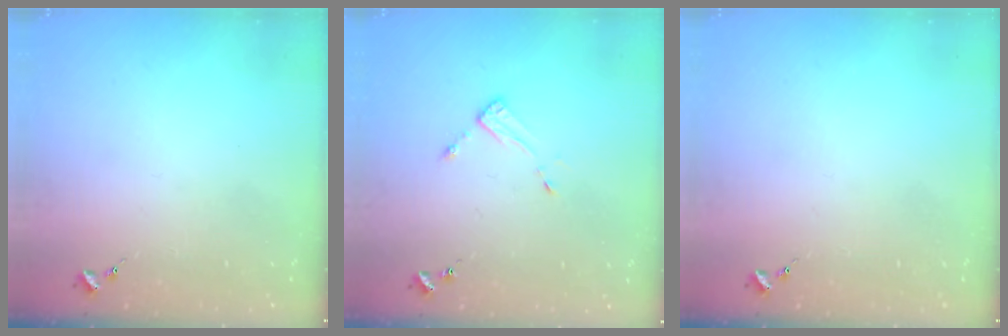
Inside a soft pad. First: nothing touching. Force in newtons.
{"total": 3.5, "press": 3.5, "slide": 0.1}
{"total": 0.0}